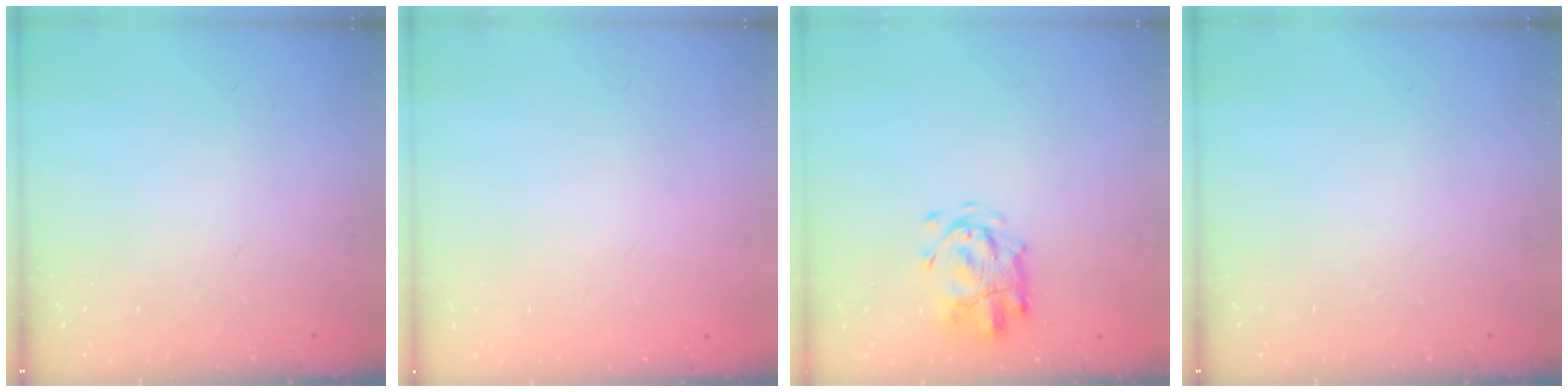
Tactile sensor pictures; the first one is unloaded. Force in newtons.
{"total": 1.8, "press": 1.8, "slide": 0.2}
{"total": 3.7, "press": 3.6, "slide": 0.9}
{"total": 0.0}